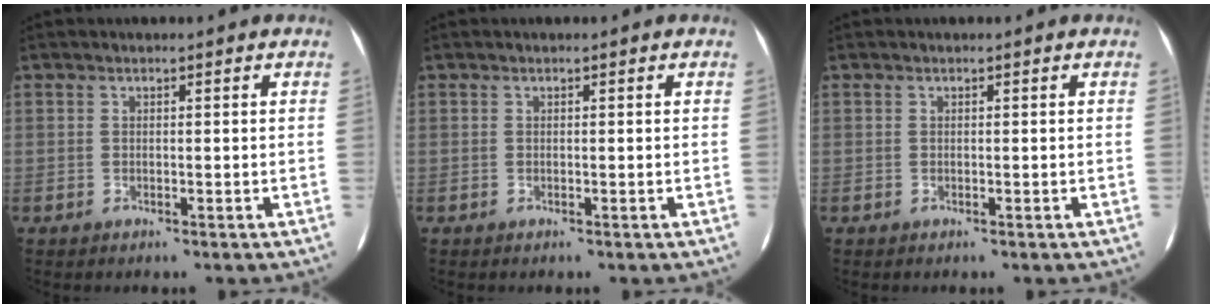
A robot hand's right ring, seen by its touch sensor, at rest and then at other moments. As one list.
[{"total": 0.0}, {"total": 0.0}]